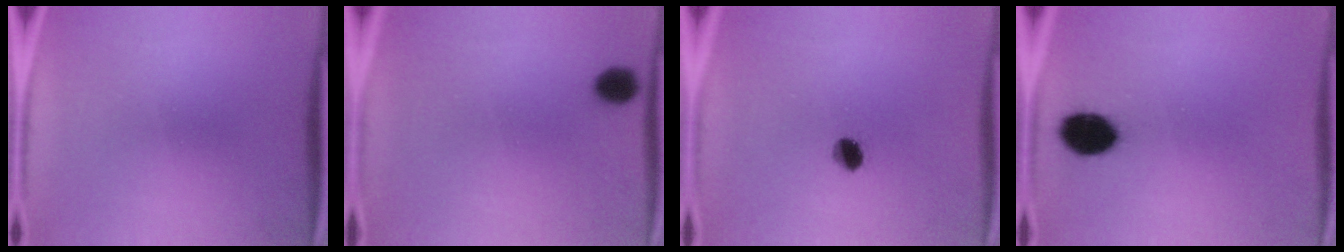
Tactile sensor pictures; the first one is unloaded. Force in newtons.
{"total": 2.3}
{"total": 4.0}
{"total": 8.8}